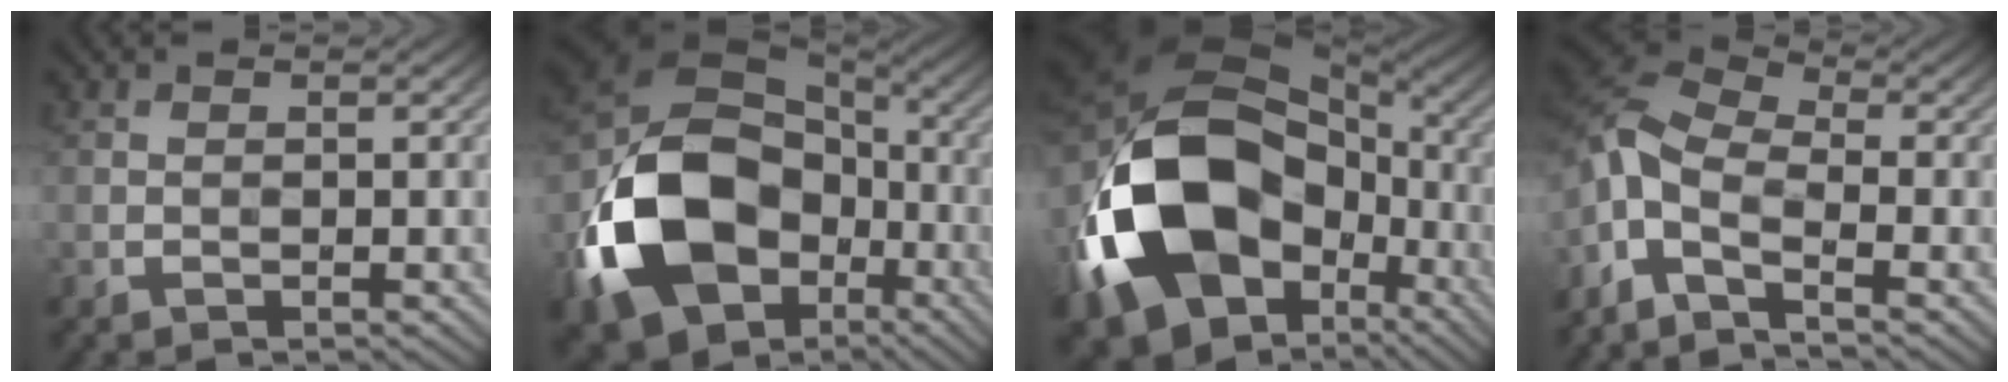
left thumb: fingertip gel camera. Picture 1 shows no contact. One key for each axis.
{"total": 19.0, "fx": -6.0, "fy": 13.6, "fz": 11.8, "tx": -0.260, "ty": -0.030, "tz": -0.108}
{"total": 21.0, "fx": -5.2, "fy": 14.8, "fz": 14.0, "tx": -0.320, "ty": -0.021, "tz": -0.087}
{"total": 8.3, "fx": -4.5, "fy": 3.2, "fz": 6.3, "tx": -0.148, "ty": -0.005, "tz": -0.111}